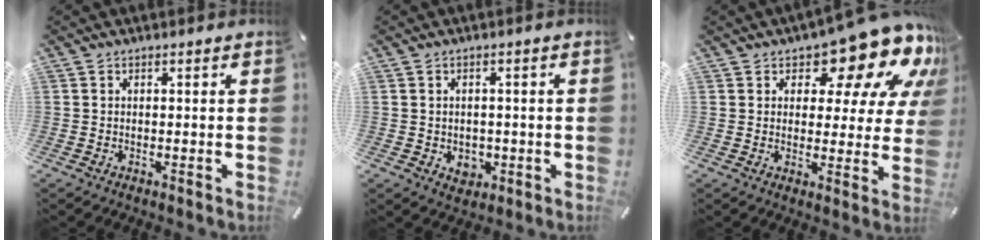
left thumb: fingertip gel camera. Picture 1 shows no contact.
{"total": 4.1, "force": [-1.0, 3.6, 1.7], "torque": [-0.012, 0.000, -0.017]}
{"total": 15.8, "force": [11.0, 7.0, 8.9], "torque": [-0.122, -0.083, 0.181]}